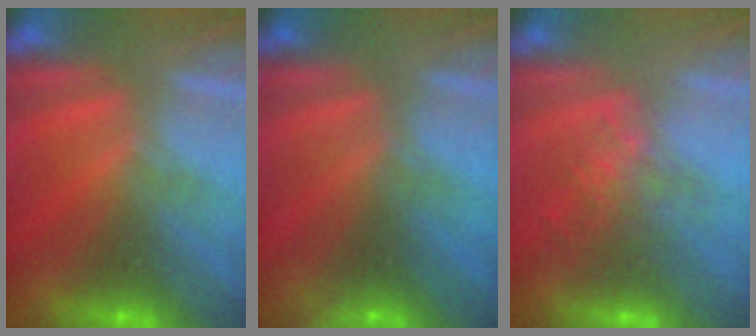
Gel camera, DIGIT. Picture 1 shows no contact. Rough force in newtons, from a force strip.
{"total": 2.4}
{"total": 3.9}